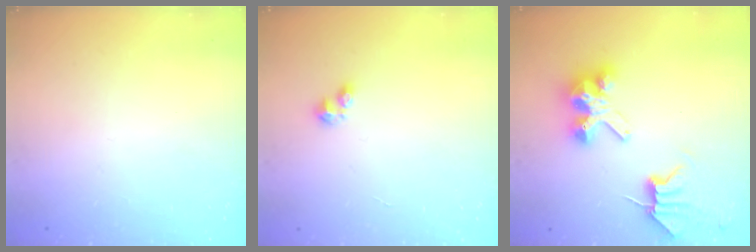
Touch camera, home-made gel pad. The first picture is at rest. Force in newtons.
{"total": 2.6, "press": 2.5, "slide": 0.3}
{"total": 8.9, "press": 8.9, "slide": 0.9}